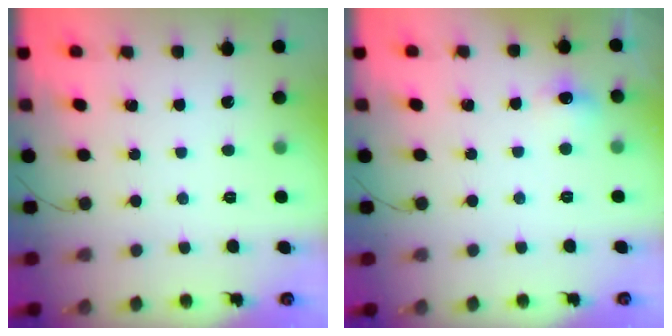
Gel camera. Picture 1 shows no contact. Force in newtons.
{"total": 6.5, "press": 6.4, "slide": 1.3}